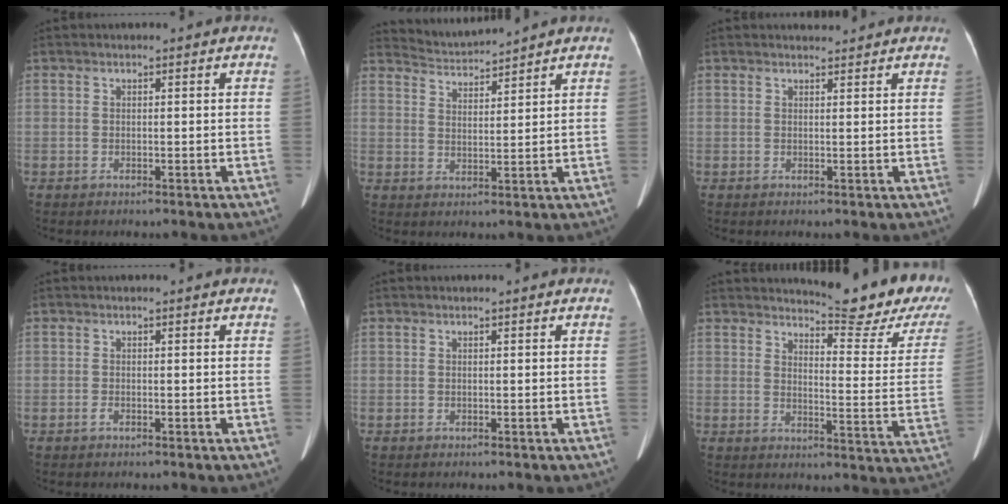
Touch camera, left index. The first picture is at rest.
{"total": 4.4, "force": [4.2, -1.0, -0.8], "torque": [0.004, 0.003, 0.088]}
{"total": 1.5, "force": [1.5, 0.2, 0.0], "torque": [-0.009, 0.005, 0.026]}
{"total": 0.0}
{"total": 0.0}
{"total": 15.2, "force": [14.0, 0.4, 5.9], "torque": [-0.080, -0.085, 0.159]}